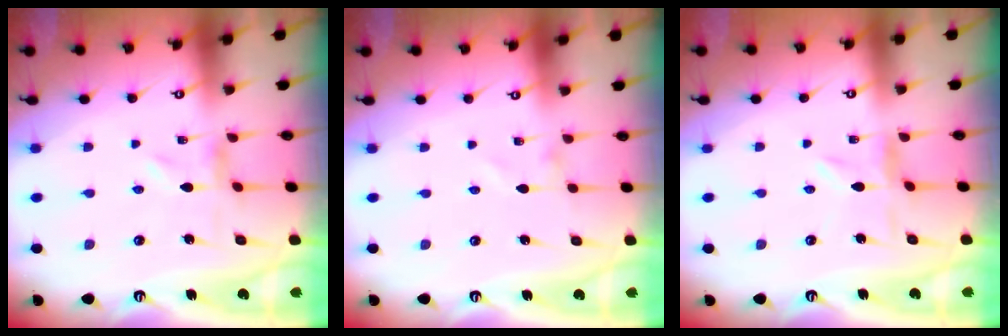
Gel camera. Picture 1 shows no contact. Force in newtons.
{"total": 1.3, "press": 1.3, "slide": 0.0}
{"total": 0.7, "press": 0.7, "slide": 0.2}